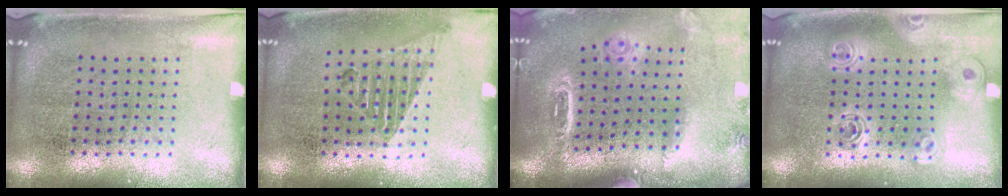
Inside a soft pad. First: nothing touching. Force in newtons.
{"total": 1.0, "press": 1.0, "slide": 0.3}
{"total": 1.8, "press": 1.7, "slide": 0.6}
{"total": 1.7, "press": 1.4, "slide": 0.8}